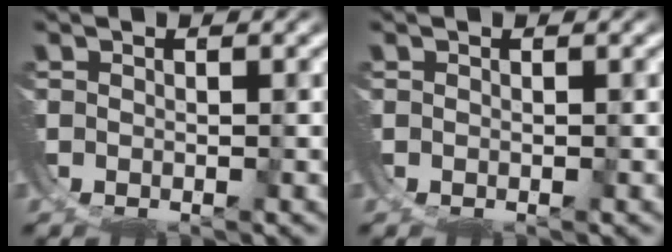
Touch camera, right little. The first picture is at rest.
{"total": 0.0}